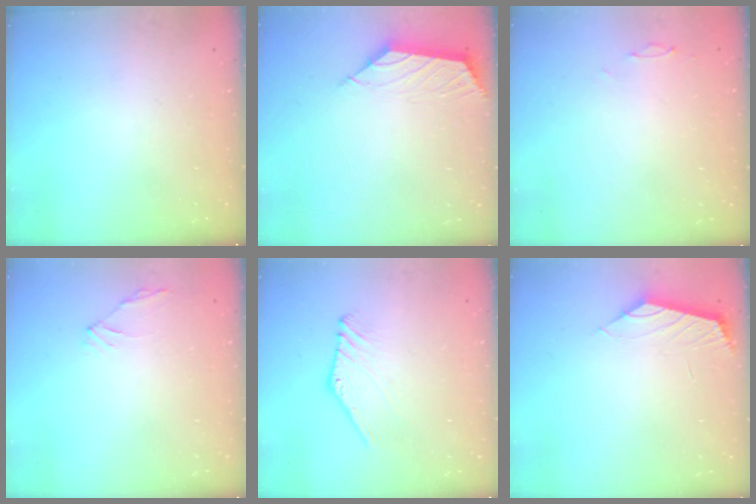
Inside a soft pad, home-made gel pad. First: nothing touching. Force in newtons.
{"total": 2.5, "press": 2.5, "slide": 0.3}
{"total": 0.0}
{"total": 0.7, "press": 0.3, "slide": 0.6}
{"total": 2.2, "press": 2.2, "slide": 0.1}
{"total": 1.1, "press": 1.0, "slide": 0.4}